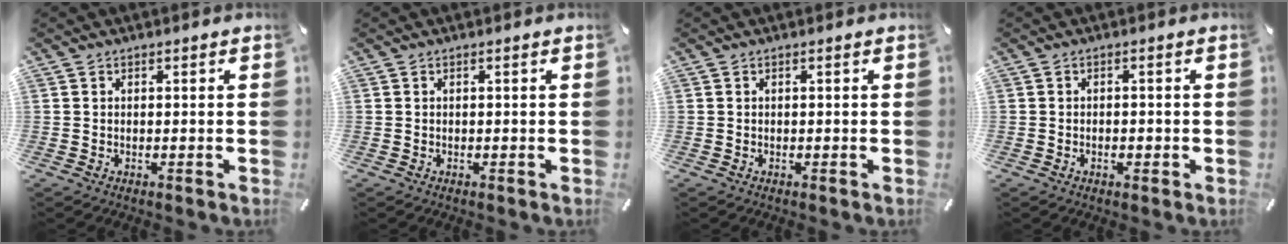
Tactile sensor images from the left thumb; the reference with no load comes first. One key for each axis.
{"total": 0.0}
{"total": 0.0}
{"total": 1.5, "fx": -0.6, "fy": 0.8, "fz": 1.1, "tx": -0.020, "ty": 0.003, "tz": -0.012}